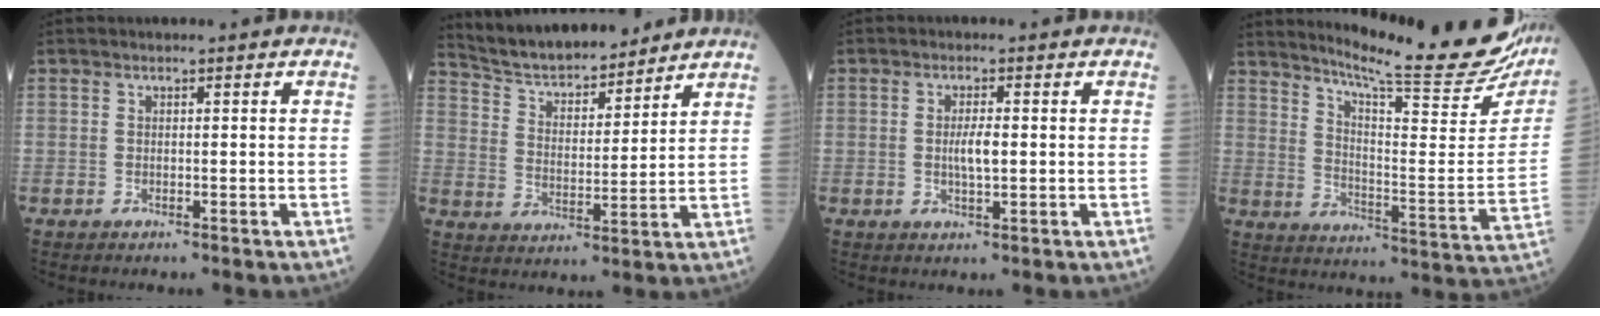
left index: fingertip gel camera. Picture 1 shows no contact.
{"total": 13.0, "force": [12.1, 2.5, 4.0], "torque": [-0.070, 0.012, 0.207]}
{"total": 2.9, "force": [0.1, 0.5, 2.8], "torque": [-0.054, -0.001, 0.003]}
{"total": 25.0, "force": [22.2, 0.8, 11.6], "torque": [-0.182, -0.090, 0.288]}